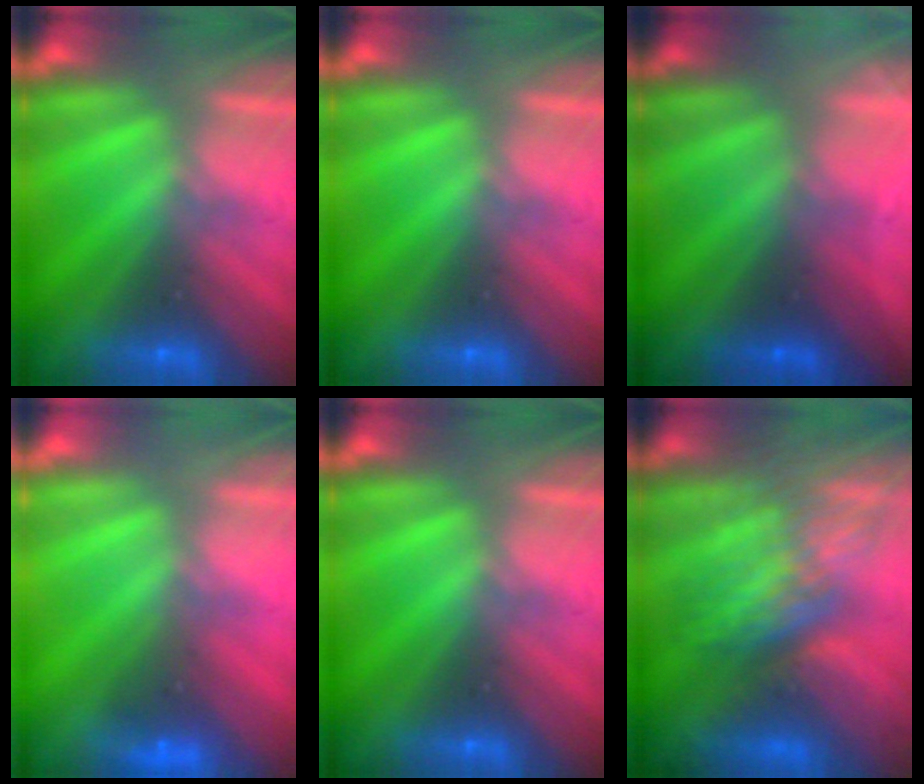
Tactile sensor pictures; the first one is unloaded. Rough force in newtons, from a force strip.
{"total": 0.0}
{"total": 2.6}
{"total": 4.5}
{"total": 0.0}
{"total": 8.3}